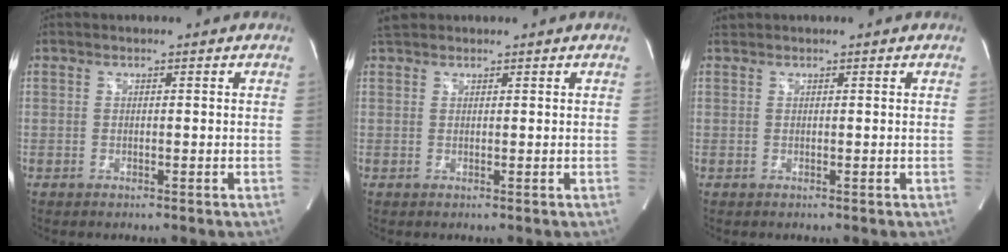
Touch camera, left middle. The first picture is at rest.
{"total": 2.0, "force": [1.8, 0.8, 0.3], "torque": [-0.013, 0.018, 0.034]}
{"total": 0.5, "force": [0.5, 0.0, -0.1], "torque": [-0.008, 0.009, 0.013]}